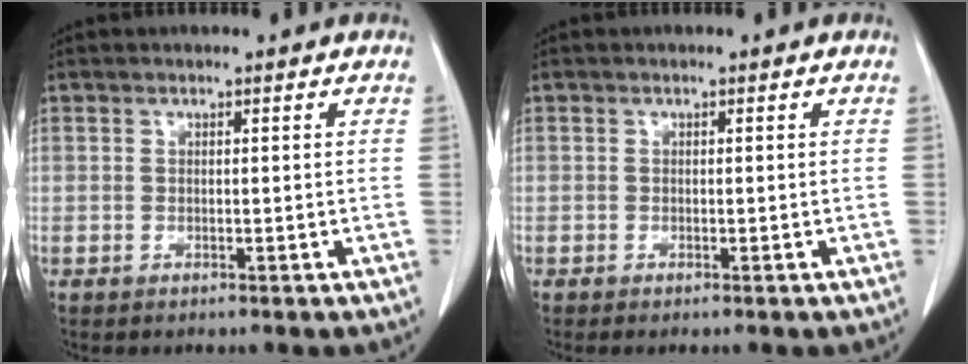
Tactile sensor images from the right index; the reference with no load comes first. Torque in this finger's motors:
{"motor_torque": [0.00, -0.29, -0.06, -0.03]}